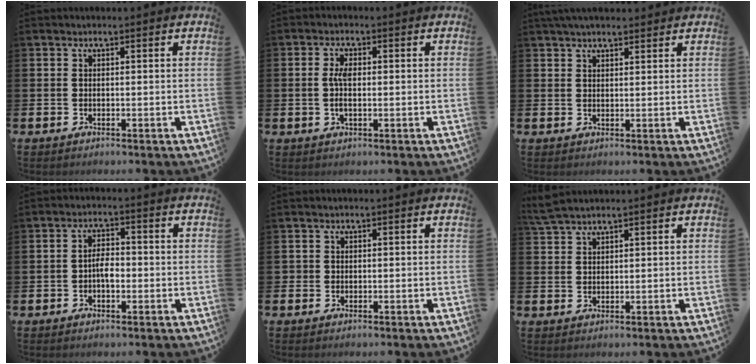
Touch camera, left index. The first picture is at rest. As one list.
[{"total": 2.7, "force": [0.0, 1.2, 2.4], "torque": [-0.045, 0.003, -0.002]}, {"total": 2.7, "force": [2.6, 0.7, 0.7], "torque": [-0.016, -0.004, 0.047]}, {"total": 2.6, "force": [-0.8, 1.4, 2.0], "torque": [-0.035, 0.005, -0.018]}, {"total": 0.7, "force": [-0.3, 0.6, -0.1], "torque": [0.003, 0.004, -0.007]}, {"total": 2.4, "force": [2.3, 0.1, 0.6], "torque": [-0.022, -0.001, 0.044]}]